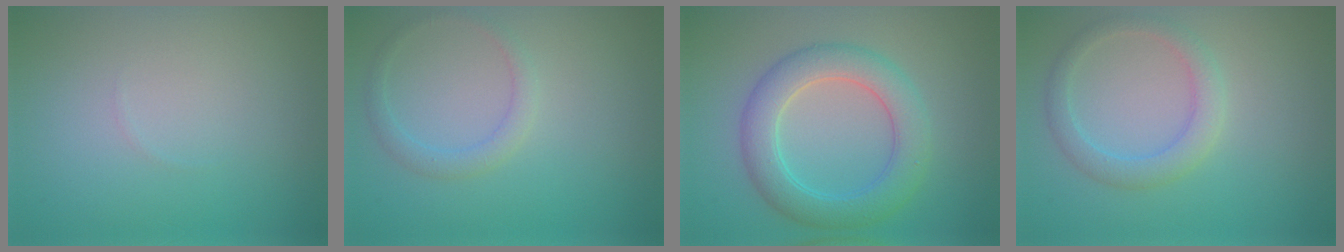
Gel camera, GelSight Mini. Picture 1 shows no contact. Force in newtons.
{"total": 1.7, "press": 1.7, "slide": 0.1}
{"total": 5.3, "press": 5.3, "slide": 0.2}
{"total": 2.7, "press": 2.7, "slide": 0.0}